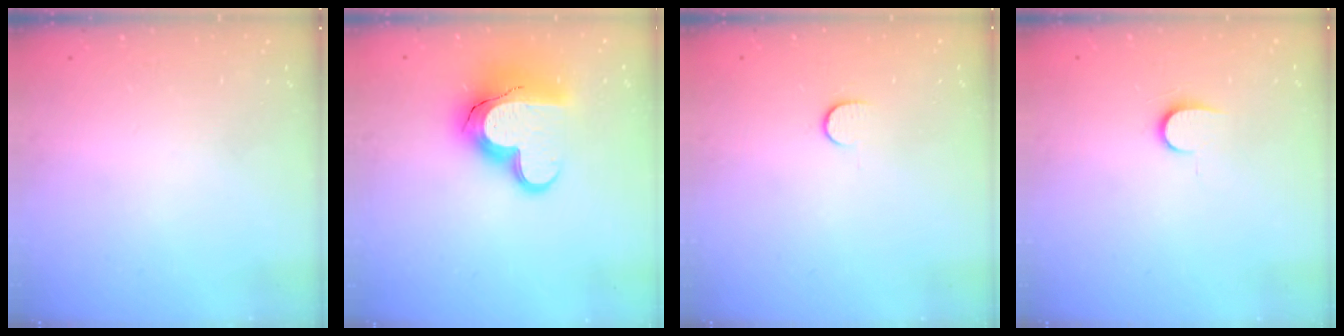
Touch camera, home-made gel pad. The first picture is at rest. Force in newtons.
{"total": 16.9, "press": 16.9, "slide": 1.3}
{"total": 5.3, "press": 5.2, "slide": 0.5}
{"total": 6.9, "press": 6.9, "slide": 0.8}